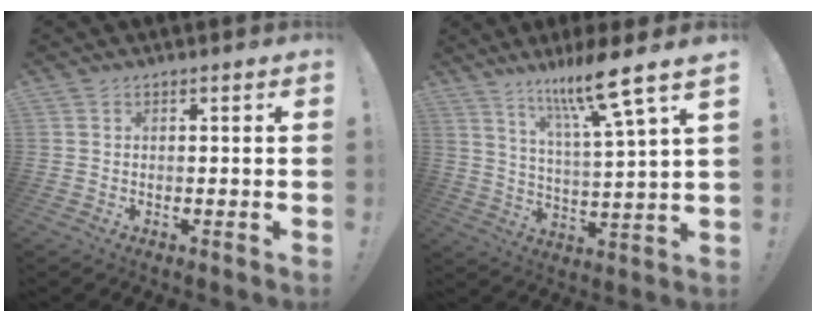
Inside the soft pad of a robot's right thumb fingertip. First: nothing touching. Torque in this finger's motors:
{"motor_torque": [-0.03, 0.32, 0.68, 0.93, 0.30]}